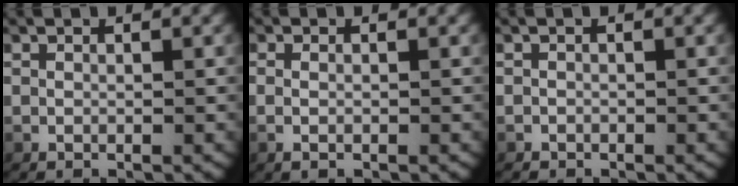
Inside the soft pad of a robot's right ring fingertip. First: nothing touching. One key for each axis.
{"total": 1.1, "fx": -0.3, "fy": 0.6, "fz": 0.9, "tx": -0.026, "ty": -0.001, "tz": -0.004}
{"total": 0.6, "fx": -0.5, "fy": 0.3, "fz": -0.2, "tx": -0.003, "ty": -0.007, "tz": -0.005}